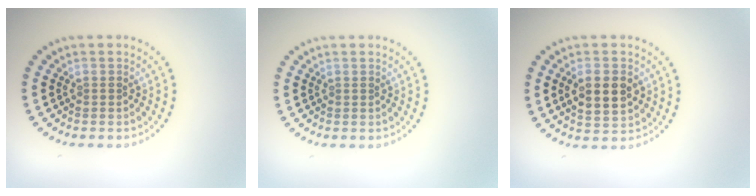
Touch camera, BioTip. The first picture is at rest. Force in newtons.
{"total": 0.0}
{"total": 4.3, "press": 4.3, "slide": 0.2}